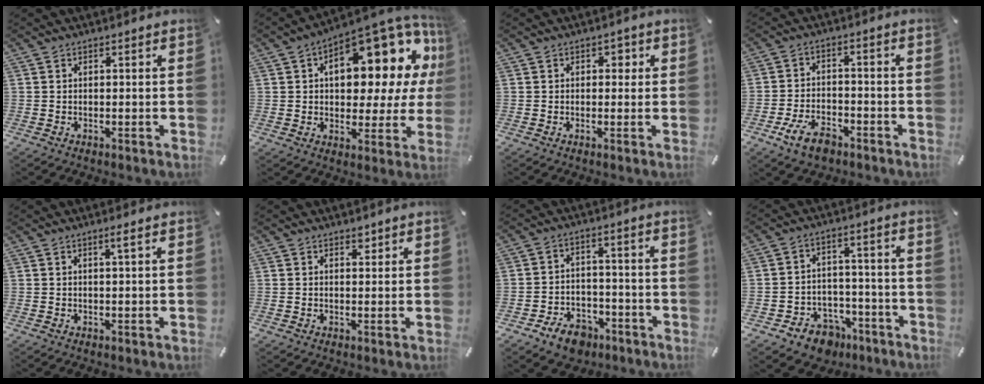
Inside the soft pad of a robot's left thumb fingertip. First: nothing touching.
{"total": 18.9, "force": [8.0, 9.7, 14.1], "torque": [-0.172, -0.071, 0.123]}
{"total": 1.7, "force": [0.2, 1.5, 0.9], "torque": [-0.003, 0.001, -0.003]}
{"total": 8.3, "force": [-4.8, 4.5, 5.0], "torque": [-0.106, 0.020, -0.088]}
{"total": 1.7, "force": [0.7, 0.0, 1.6], "torque": [-0.031, 0.000, 0.010]}
{"total": 1.4, "force": [1.0, 1.0, 0.4], "torque": [0.008, -0.005, 0.014]}
{"total": 8.0, "force": [-5.3, 5.1, 2.9], "torque": [-0.052, 0.040, -0.096]}
{"total": 7.3, "force": [-4.5, 5.6, 1.6], "torque": [-0.019, 0.037, -0.074]}